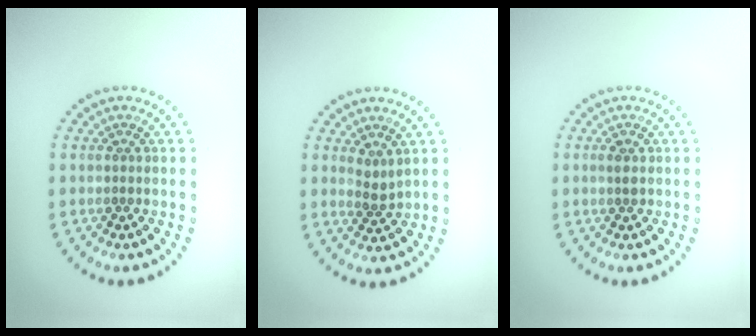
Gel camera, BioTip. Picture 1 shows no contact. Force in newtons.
{"total": 1.5, "press": 1.1, "slide": 1.1}
{"total": 0.9, "press": 0.9, "slide": 0.2}